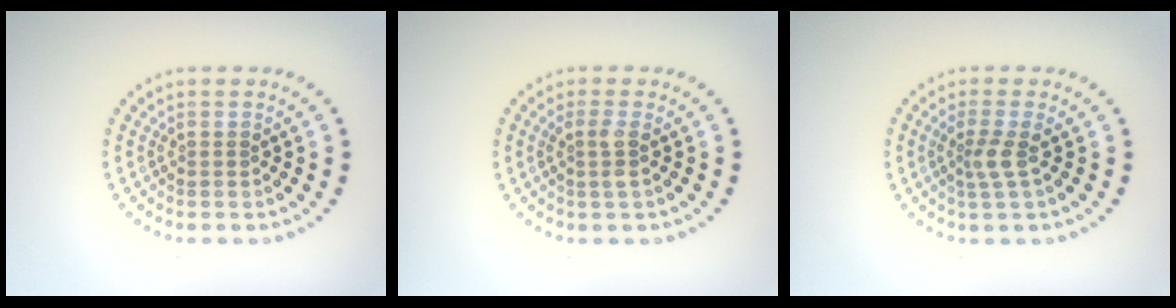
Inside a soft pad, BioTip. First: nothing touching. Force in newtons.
{"total": 1.5, "press": 1.2, "slide": 0.9}
{"total": 2.0, "press": 1.4, "slide": 1.3}